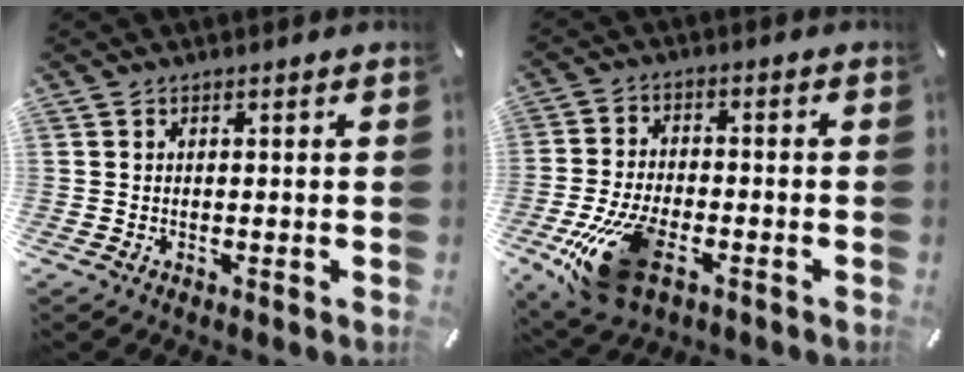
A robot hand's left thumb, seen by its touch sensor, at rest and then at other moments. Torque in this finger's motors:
{"motor_torque": [0.26, 1.05, 0.49, -0.03, 0.34]}